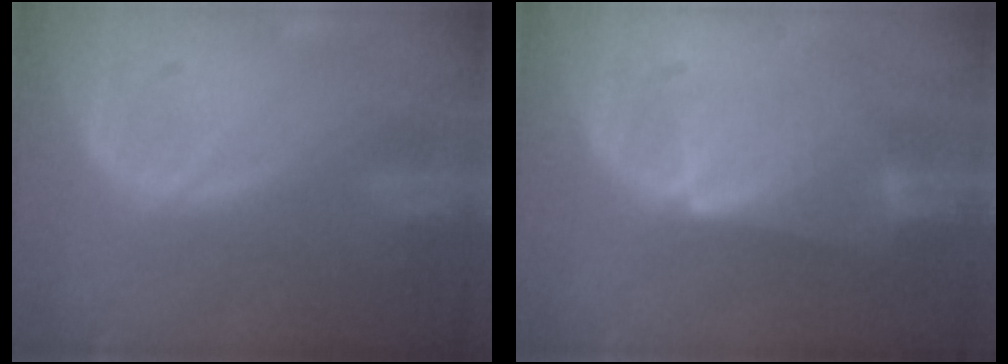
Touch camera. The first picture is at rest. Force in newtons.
{"total": 6.2, "press": 5.9, "slide": 1.8}